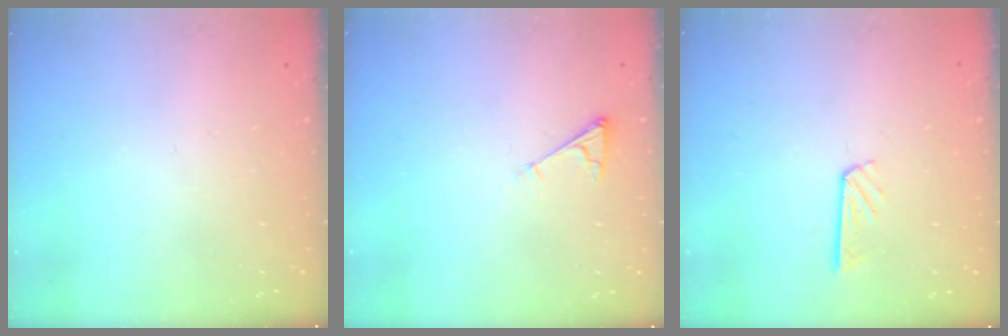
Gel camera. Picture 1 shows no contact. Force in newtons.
{"total": 3.0, "press": 3.0, "slide": 0.4}
{"total": 6.6, "press": 6.6, "slide": 0.2}